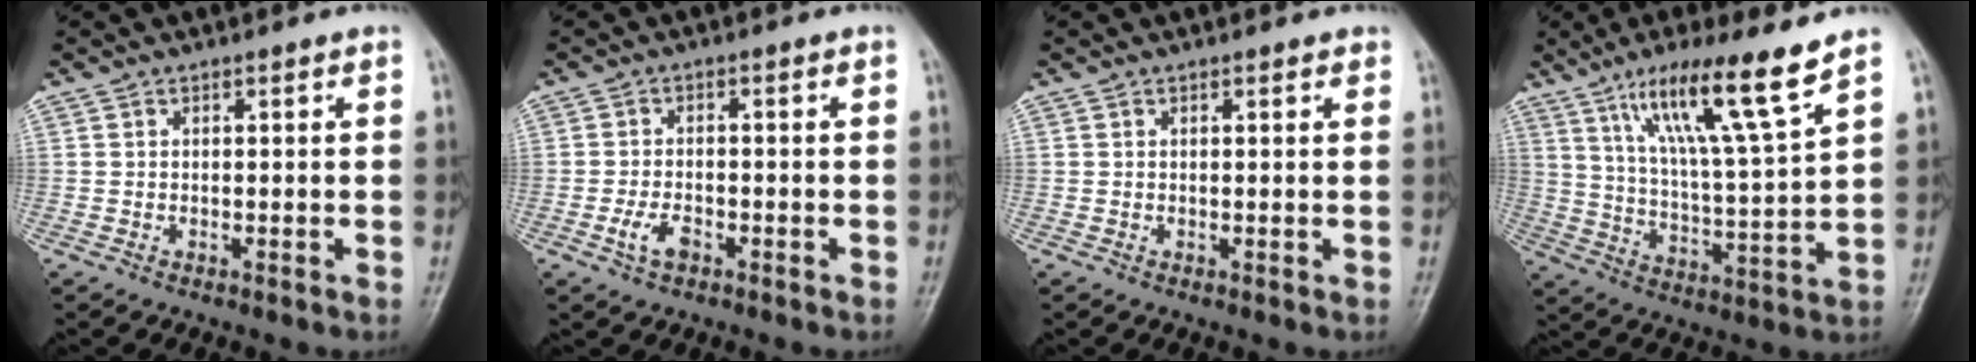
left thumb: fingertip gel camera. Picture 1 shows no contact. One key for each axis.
{"total": 3.5, "fx": -1.7, "fy": 1.8, "fz": 2.5, "tx": -0.052, "ty": 0.009, "tz": -0.032}
{"total": 1.0, "fx": 0.7, "fy": 0.3, "fz": 0.6, "tx": -0.009, "ty": -0.002, "tz": 0.007}
{"total": 15.9, "fx": 9.9, "fy": 0.9, "fz": 12.4, "tx": -0.211, "ty": -0.048, "tz": 0.178}